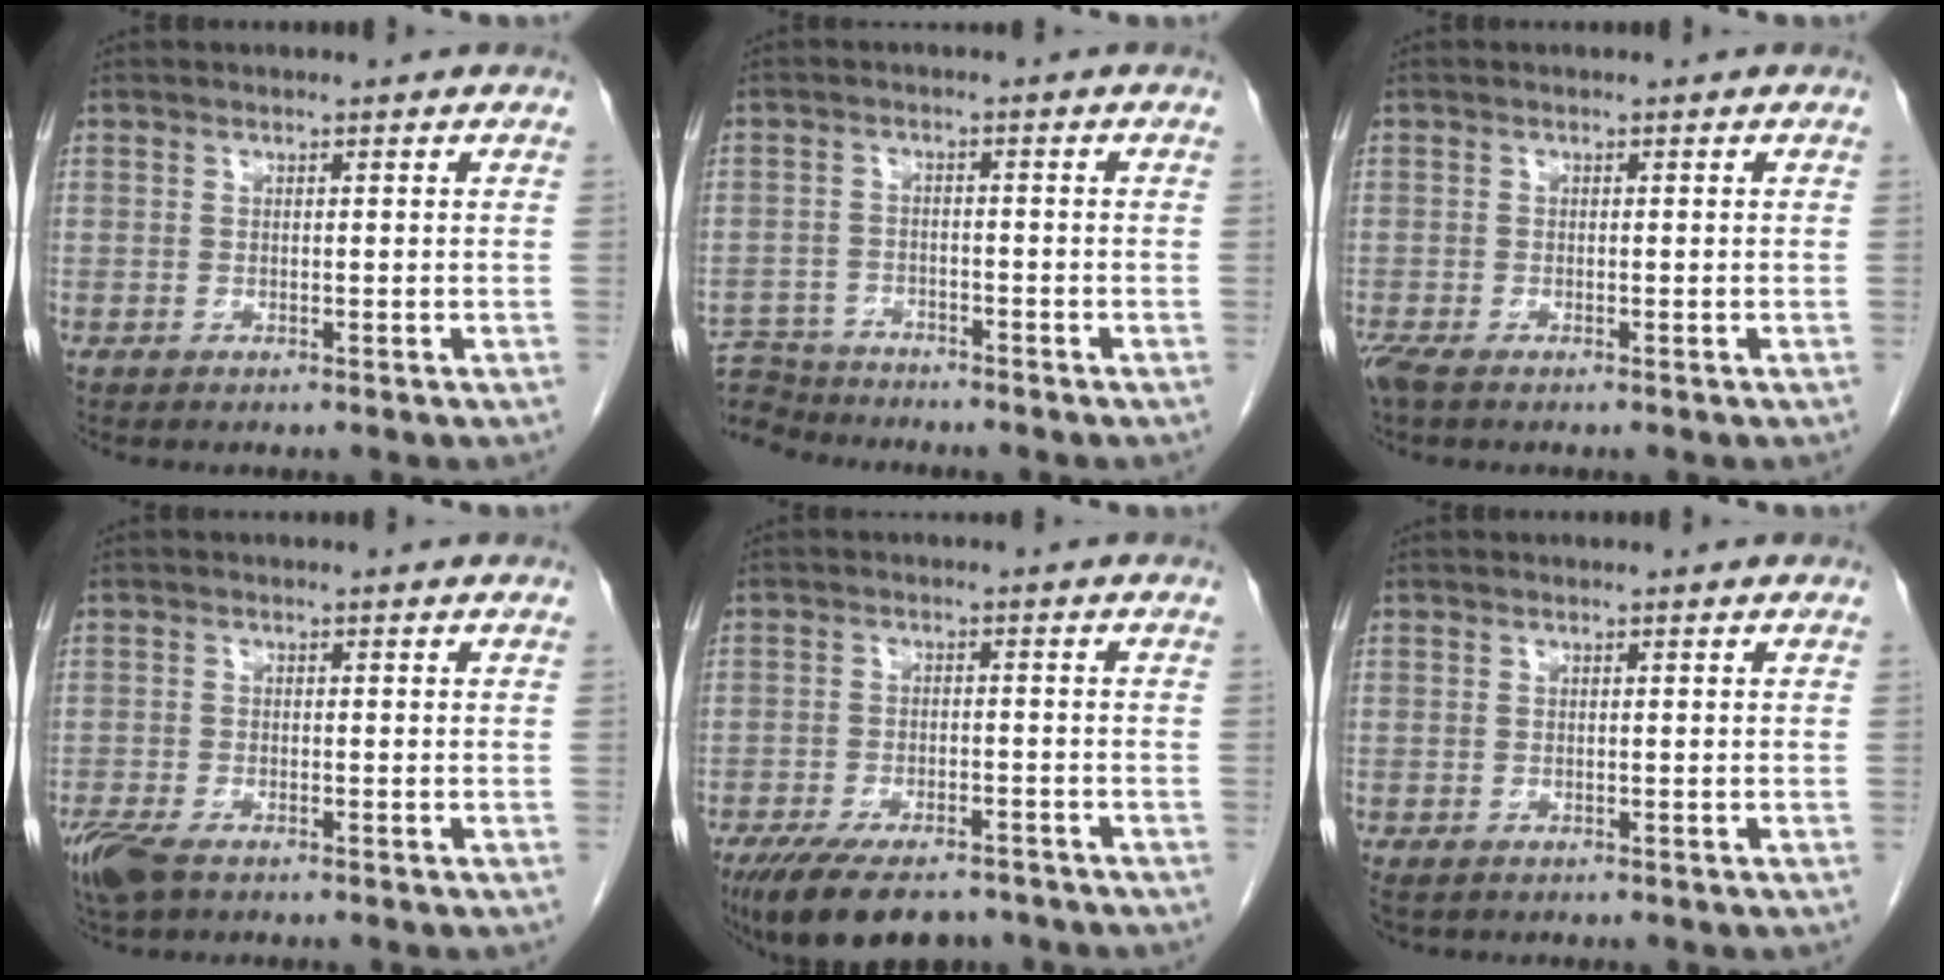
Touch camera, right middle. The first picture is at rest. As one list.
[{"total": 8.4, "force": [-8.0, 2.2, 0.8], "torque": [-0.020, 0.004, -0.141]}, {"total": 2.3, "force": [-1.7, 0.6, 1.5], "torque": [-0.037, -0.010, -0.033]}, {"total": 5.7, "force": [-3.9, 2.3, 3.5], "torque": [-0.074, -0.013, -0.069]}, {"total": 12.3, "force": [-9.7, 4.5, 6.2], "torque": [-0.112, -0.007, -0.146]}, {"total": 1.4, "force": [-0.9, 0.9, 0.6], "torque": [-0.013, -0.001, -0.007]}]